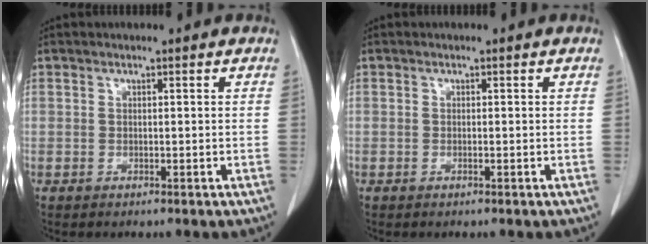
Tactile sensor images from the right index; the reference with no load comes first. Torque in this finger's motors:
{"motor_torque": [-0.30, 0.27, -0.17, -0.04]}